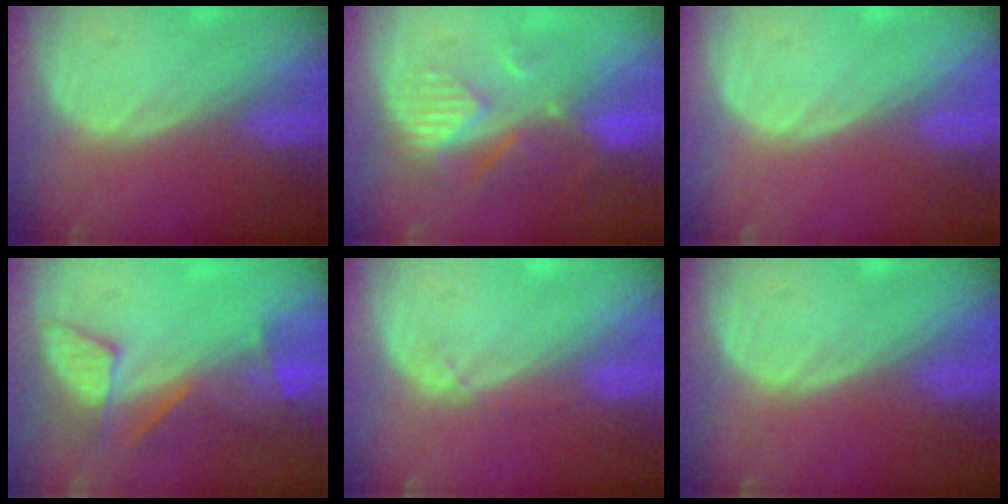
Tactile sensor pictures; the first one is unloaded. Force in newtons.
{"total": 8.7, "press": 7.8, "slide": 4.0}
{"total": 0.0}
{"total": 8.1, "press": 7.2, "slide": 3.7}
{"total": 1.1, "press": 1.1, "slide": 0.2}
{"total": 0.0}